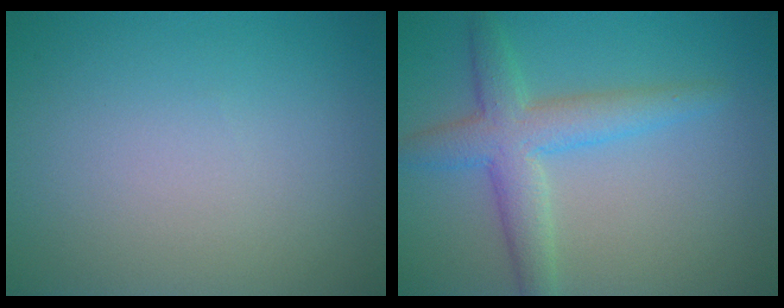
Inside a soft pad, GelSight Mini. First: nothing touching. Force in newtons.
{"total": 4.7, "press": 4.7, "slide": 0.1}